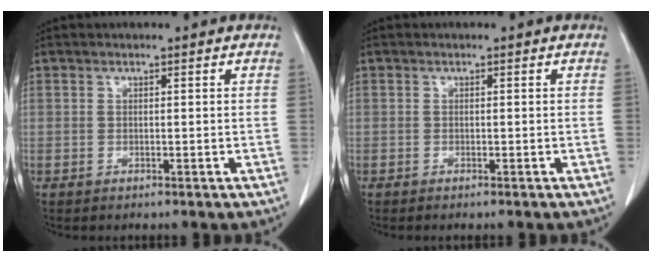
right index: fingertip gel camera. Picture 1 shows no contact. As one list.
[{"total": 0.6, "force": [-0.5, 0.0, 0.3], "torque": [-0.010, -0.002, -0.008]}]